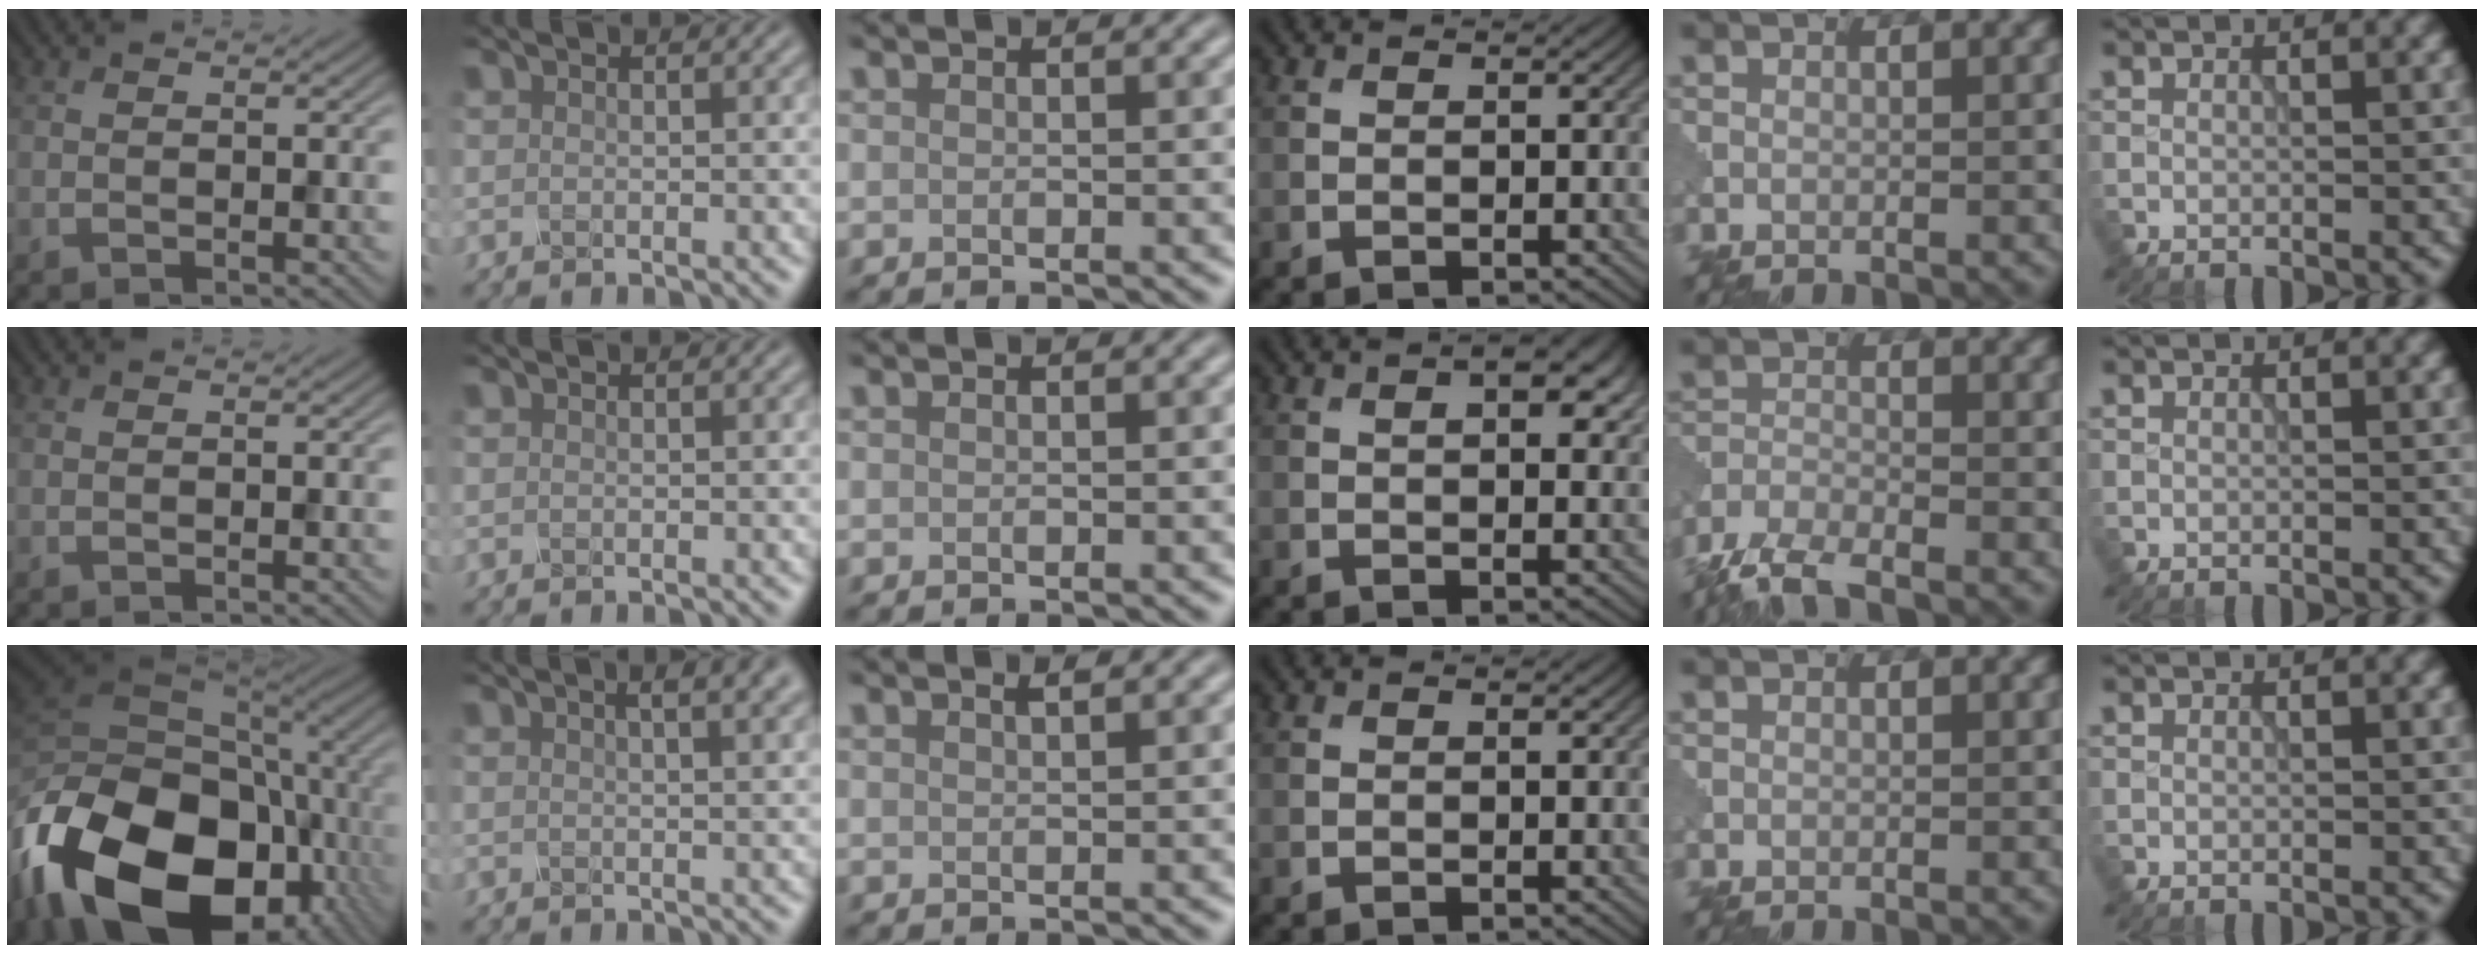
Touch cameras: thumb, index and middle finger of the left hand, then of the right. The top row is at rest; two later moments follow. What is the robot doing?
{"motion": "shake", "object": "sieve"}